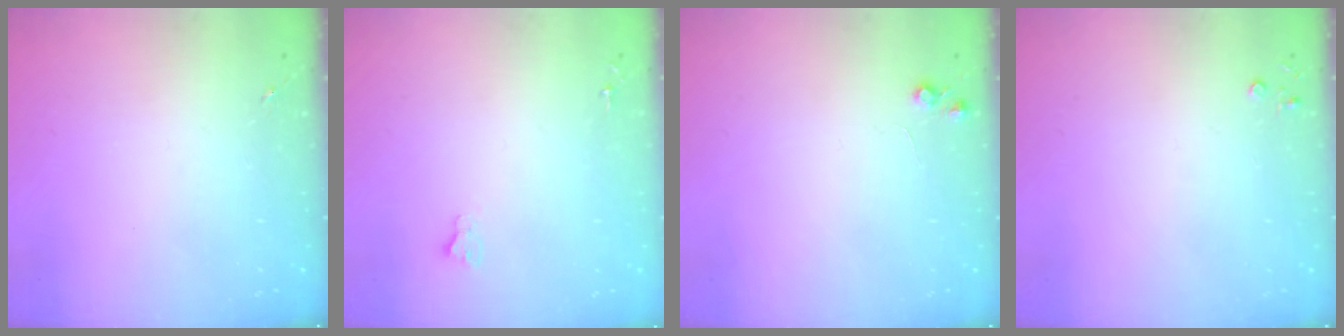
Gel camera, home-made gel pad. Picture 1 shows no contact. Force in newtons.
{"total": 2.7, "press": 2.7, "slide": 0.0}
{"total": 4.9, "press": 4.8, "slide": 0.8}
{"total": 2.2, "press": 2.2, "slide": 0.3}